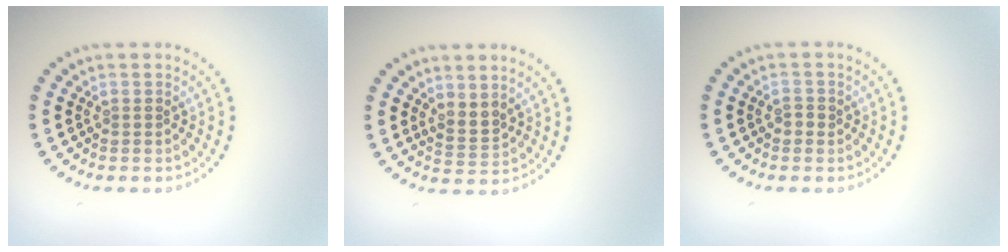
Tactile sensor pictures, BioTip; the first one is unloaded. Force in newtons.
{"total": 2.0, "press": 1.4, "slide": 1.3}
{"total": 1.1, "press": 1.0, "slide": 0.2}